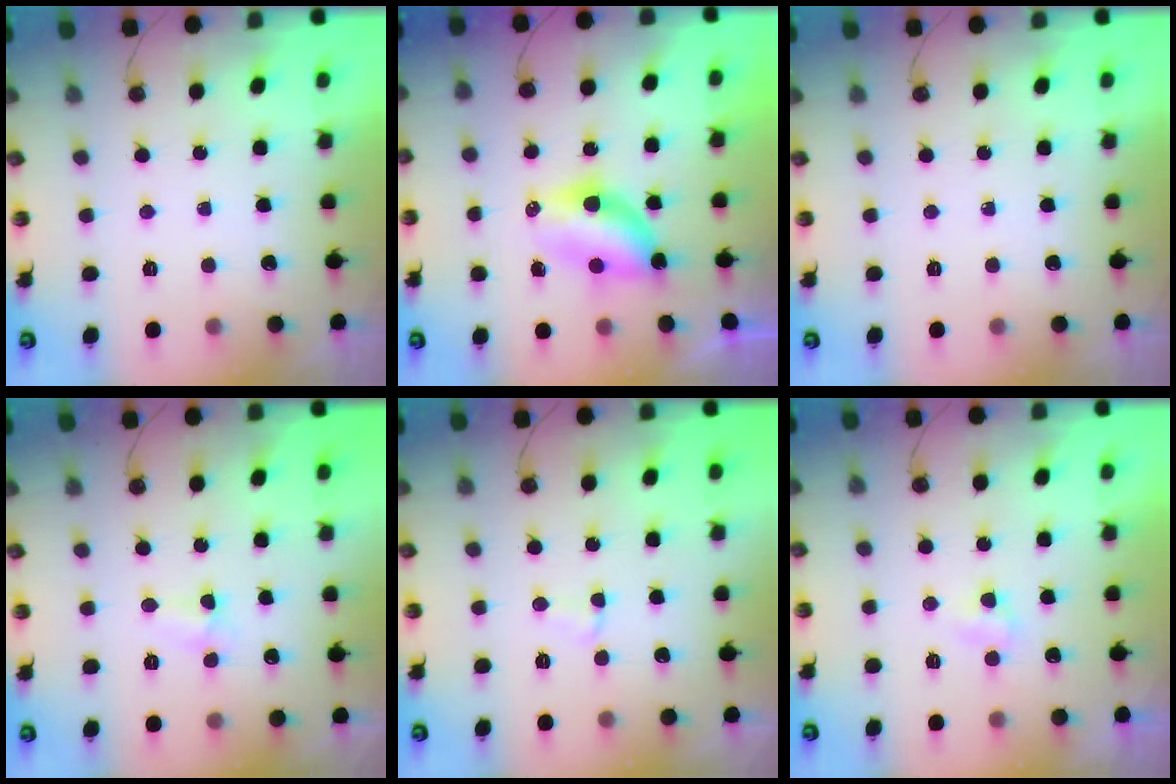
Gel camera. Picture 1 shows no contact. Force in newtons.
{"total": 5.9, "press": 5.9, "slide": 0.4}
{"total": 0.0}
{"total": 3.8, "press": 3.8, "slide": 0.5}
{"total": 2.5, "press": 2.5, "slide": 0.5}
{"total": 3.2, "press": 3.2, "slide": 0.4}